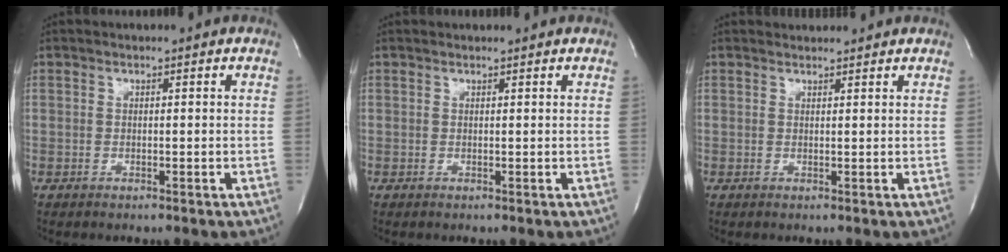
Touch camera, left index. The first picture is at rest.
{"total": 1.3, "force": [1.3, 0.0, 0.1], "torque": [-0.009, 0.009, 0.019]}
{"total": 2.2, "force": [2.2, 0.2, 0.0], "torque": [-0.011, 0.016, 0.035]}